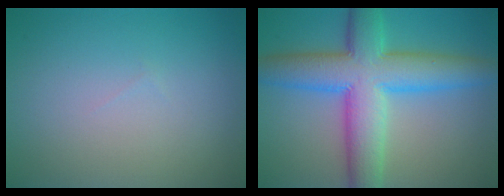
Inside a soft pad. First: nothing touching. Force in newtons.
{"total": 9.8, "press": 9.8, "slide": 0.1}